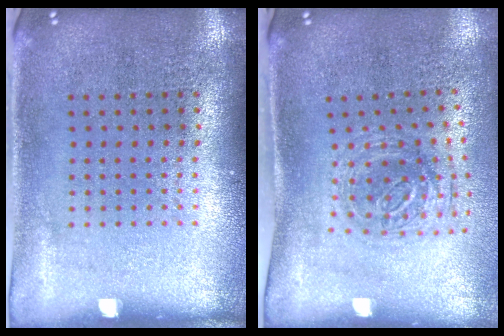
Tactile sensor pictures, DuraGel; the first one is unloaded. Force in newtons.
{"total": 1.1, "press": 1.0, "slide": 0.4}